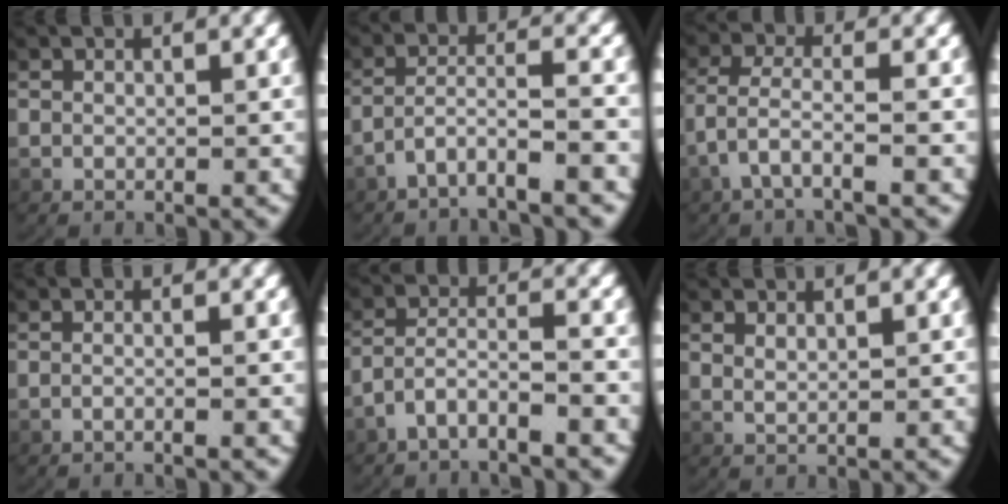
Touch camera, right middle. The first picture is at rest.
{"total": 4.1, "force": [-3.3, 0.5, 2.4], "torque": [-0.057, -0.014, -0.047]}
{"total": 2.9, "force": [-1.5, 1.0, 2.3], "torque": [-0.061, -0.019, -0.016]}
{"total": 1.0, "force": [-0.8, -0.2, 0.6], "torque": [-0.017, 0.001, -0.014]}
{"total": 4.0, "force": [-3.3, 1.1, 2.0], "torque": [-0.053, -0.016, -0.050]}
{"total": 1.0, "force": [0.9, -0.3, 0.3], "torque": [-0.013, -0.005, 0.028]}